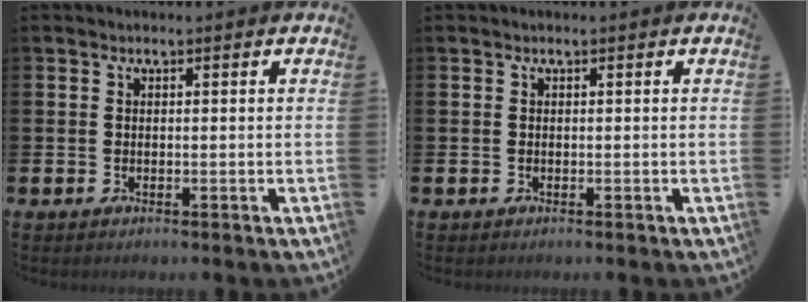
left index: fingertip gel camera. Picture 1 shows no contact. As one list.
[{"total": 0.0}]